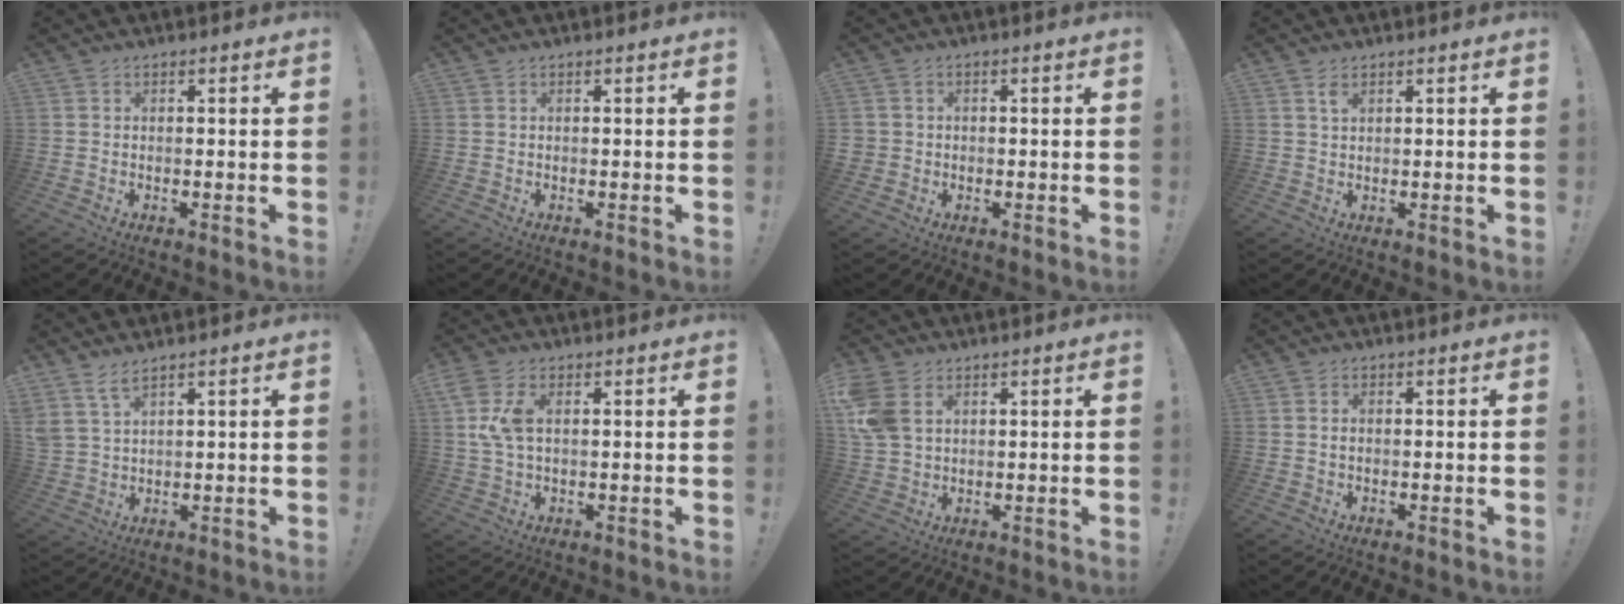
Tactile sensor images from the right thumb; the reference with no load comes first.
{"total": 0.0}
{"total": 2.1, "force": [-0.2, 2.0, 0.6], "torque": [-0.010, 0.003, -0.003]}
{"total": 2.1, "force": [1.2, 0.9, 1.5], "torque": [-0.017, -0.006, 0.018]}
{"total": 4.9, "force": [3.9, 1.1, 2.7], "torque": [-0.067, -0.014, 0.077]}
{"total": 7.3, "force": [2.0, 3.7, 5.9], "torque": [-0.126, -0.004, 0.034]}
{"total": 9.0, "force": [3.3, 6.2, 5.7], "torque": [-0.120, -0.004, 0.067]}
{"total": 0.9, "force": [0.0, 0.5, 0.8], "torque": [-0.024, 0.006, 0.000]}